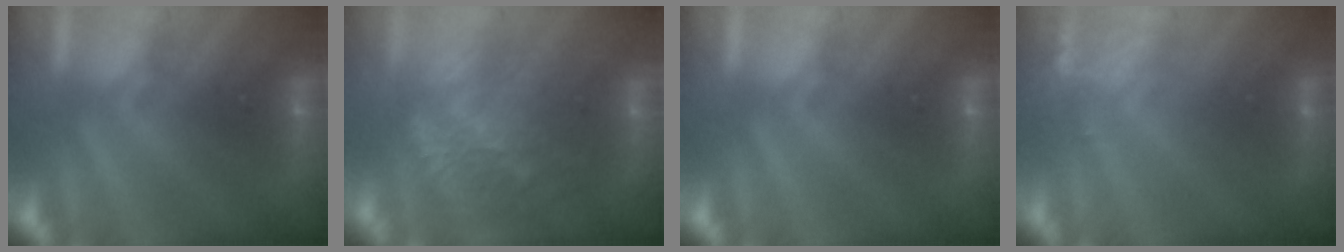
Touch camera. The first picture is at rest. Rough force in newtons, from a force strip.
{"total": 7.7}
{"total": 0.0}
{"total": 2.7}